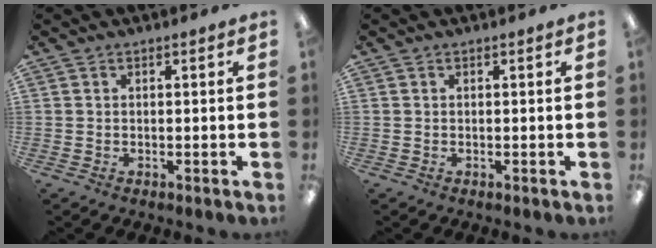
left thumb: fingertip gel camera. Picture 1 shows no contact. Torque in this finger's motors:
{"motor_torque": [0.00, 0.00, 0.14, 0.01, 0.00]}